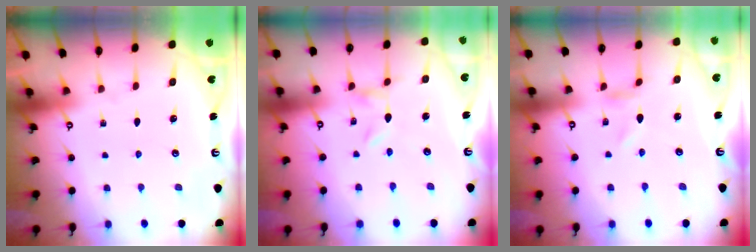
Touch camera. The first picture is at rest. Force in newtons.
{"total": 0.0}
{"total": 0.6, "press": 0.6, "slide": 0.2}